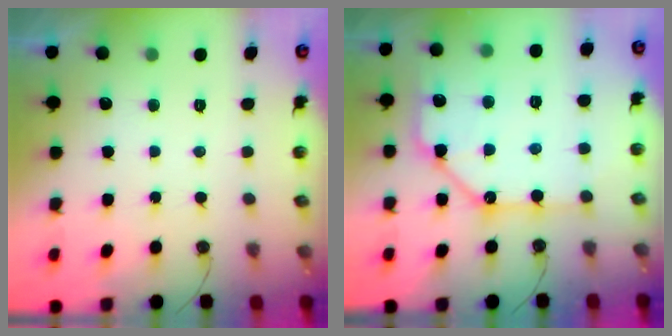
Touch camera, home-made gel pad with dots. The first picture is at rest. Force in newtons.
{"total": 14.0, "press": 13.9, "slide": 1.6}